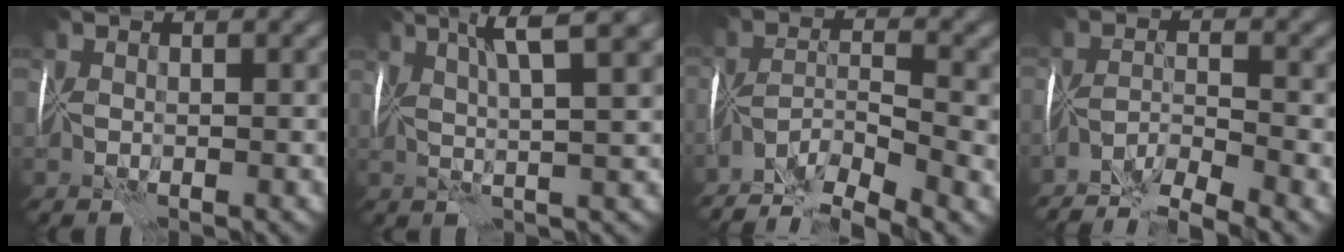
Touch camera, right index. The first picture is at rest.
{"total": 5.1, "force": [2.5, -0.2, 4.5], "torque": [-0.069, 0.006, 0.044]}
{"total": 7.5, "force": [-6.2, 0.5, 4.2], "torque": [-0.056, -0.012, -0.113]}
{"total": 4.7, "force": [-4.3, -1.1, 1.5], "torque": [-0.014, -0.010, -0.082]}